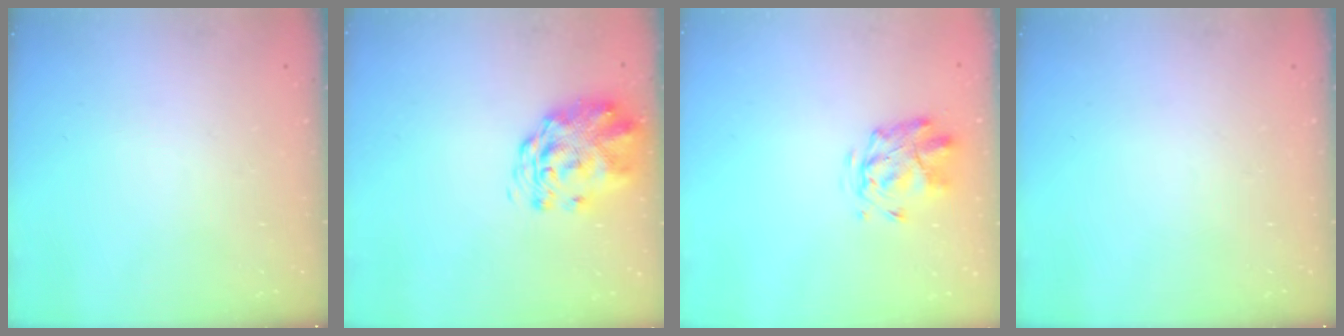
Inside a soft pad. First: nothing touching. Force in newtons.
{"total": 3.2, "press": 3.1, "slide": 0.9}
{"total": 2.9, "press": 2.5, "slide": 1.5}
{"total": 0.0}